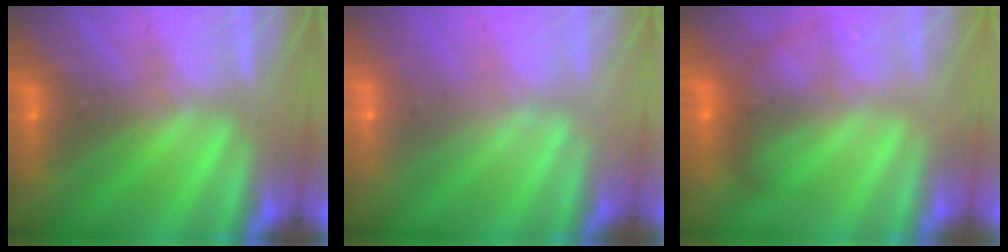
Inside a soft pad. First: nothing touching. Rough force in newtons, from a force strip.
{"total": 1.9}
{"total": 2.1}